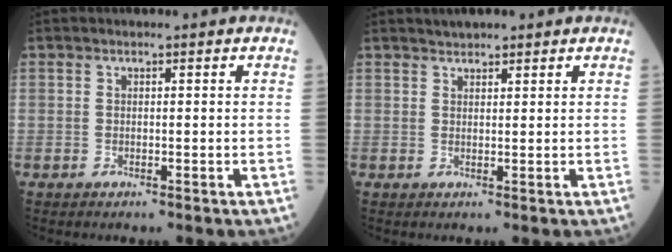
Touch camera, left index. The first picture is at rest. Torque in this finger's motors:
{"motor_torque": [0.01, -0.01, 0.00, 0.00]}